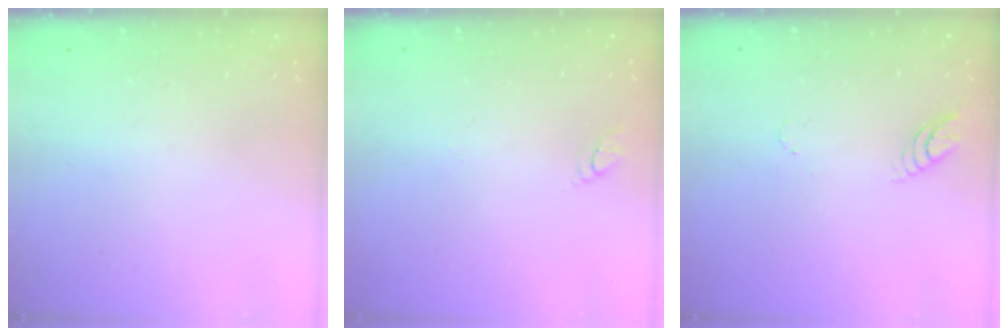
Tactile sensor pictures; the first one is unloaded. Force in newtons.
{"total": 2.9, "press": 2.8, "slide": 0.3}
{"total": 3.4, "press": 3.4, "slide": 0.4}